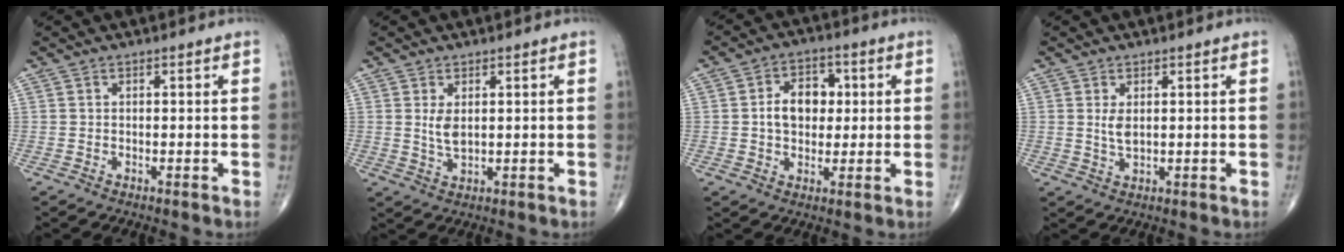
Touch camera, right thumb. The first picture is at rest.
{"total": 3.3, "force": [0.7, 1.6, 2.8], "torque": [-0.049, -0.012, 0.020]}
{"total": 8.4, "force": [0.8, 6.2, 5.6], "torque": [-0.060, 0.013, 0.010]}
{"total": 2.6, "force": [0.6, 1.1, 2.2], "torque": [-0.040, -0.008, 0.015]}